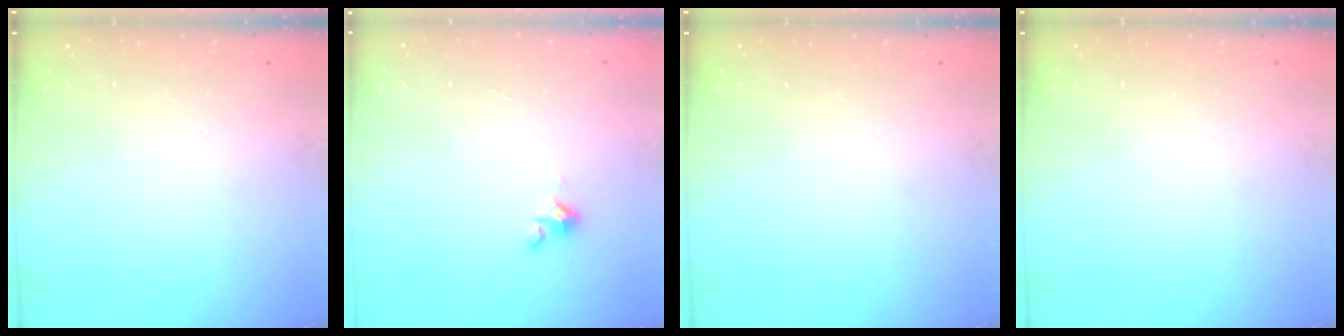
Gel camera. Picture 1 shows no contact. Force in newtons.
{"total": 2.4, "press": 2.4, "slide": 0.3}
{"total": 0.0}
{"total": 0.0}